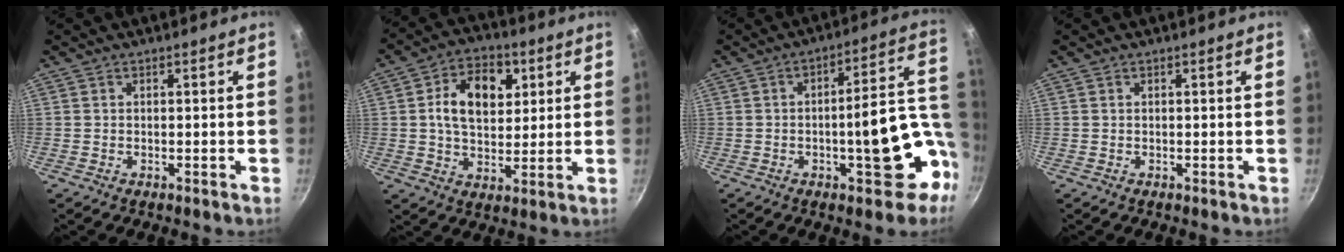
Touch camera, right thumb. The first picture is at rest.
{"total": 12.8, "force": [3.3, 8.7, 8.8], "torque": [-0.112, -0.002, 0.044]}
{"total": 16.0, "force": [-4.7, 6.3, 14.0], "torque": [-0.132, 0.052, -0.057]}
{"total": 0.0}